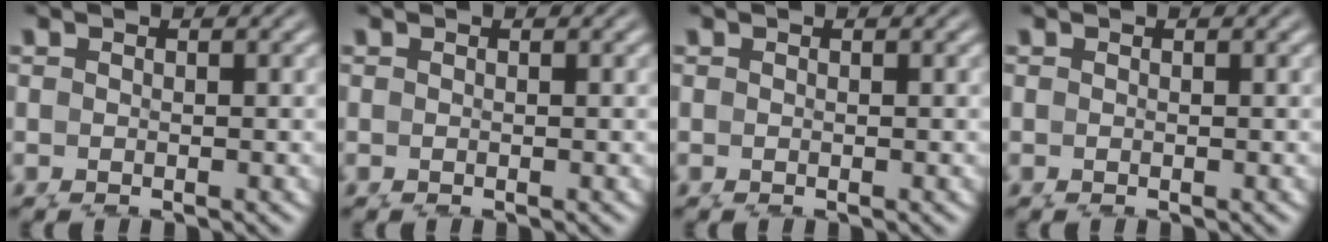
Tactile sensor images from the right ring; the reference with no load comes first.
{"total": 1.4, "force": [-0.3, -1.3, -0.4], "torque": [0.018, -0.011, 0.004]}
{"total": 0.0}
{"total": 0.0}